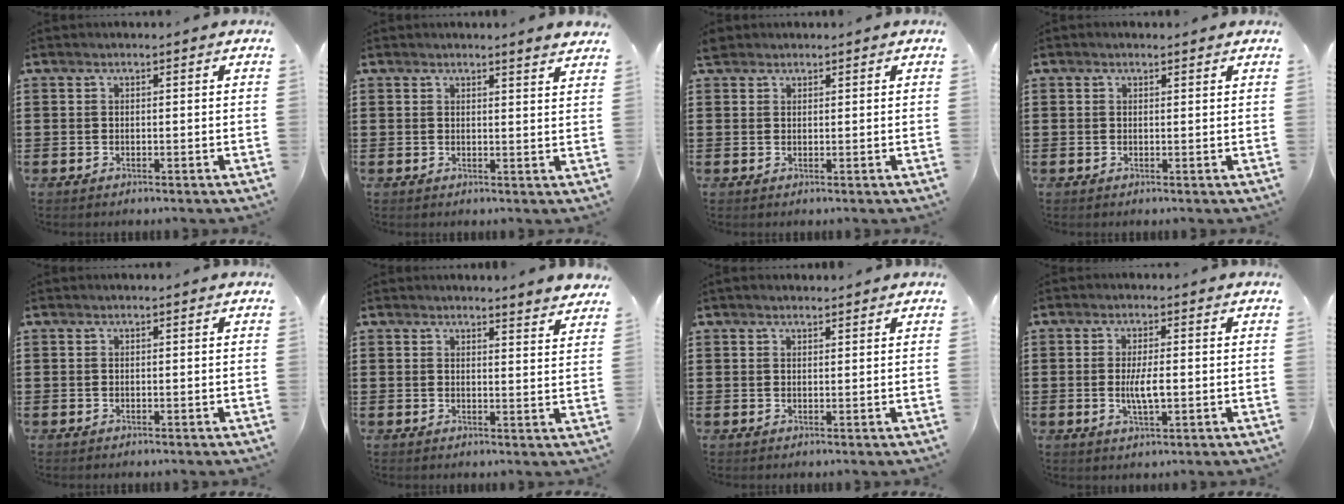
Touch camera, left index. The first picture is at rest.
{"total": 2.0, "force": [1.9, -0.4, 0.5], "torque": [-0.006, -0.008, 0.035]}
{"total": 1.7, "force": [1.4, 0.8, 0.5], "torque": [-0.014, 0.006, 0.028]}
{"total": 0.5, "force": [0.4, 0.3, 0.2], "torque": [-0.005, 0.002, 0.009]}
{"total": 0.0}
{"total": 3.0, "force": [3.0, -0.3, 0.4], "torque": [-0.009, -0.014, 0.054]}
{"total": 1.1, "force": [1.0, 0.3, 0.3], "torque": [-0.006, 0.001, 0.019]}
{"total": 4.5, "force": [-0.3, 1.2, 4.3], "torque": [-0.090, -0.005, -0.010]}